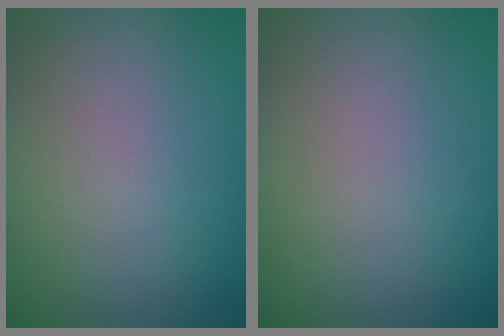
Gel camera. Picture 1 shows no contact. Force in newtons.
{"total": 0.0}